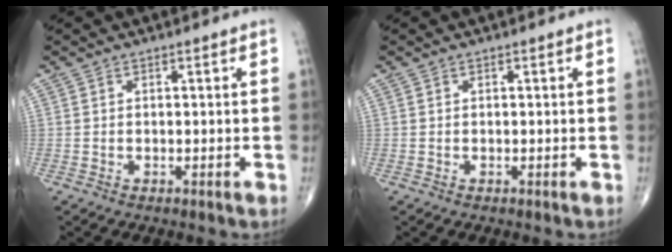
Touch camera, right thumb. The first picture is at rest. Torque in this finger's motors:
{"motor_torque": [0.04, 0.04, -0.05, -0.04, 0.00]}